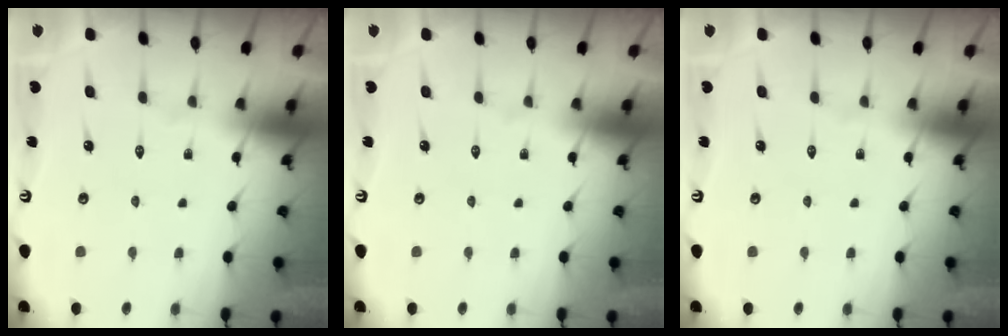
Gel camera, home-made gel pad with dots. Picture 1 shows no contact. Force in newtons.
{"total": 0.0}
{"total": 0.0}